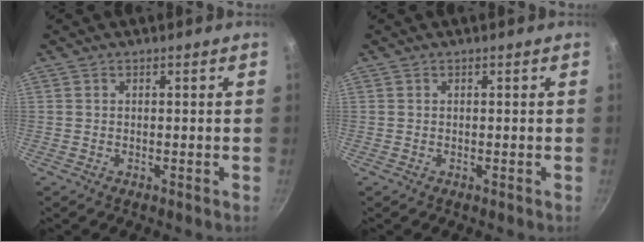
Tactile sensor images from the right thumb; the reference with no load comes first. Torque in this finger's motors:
{"motor_torque": [-0.08, 0.15, 0.00, 0.00, 0.00]}